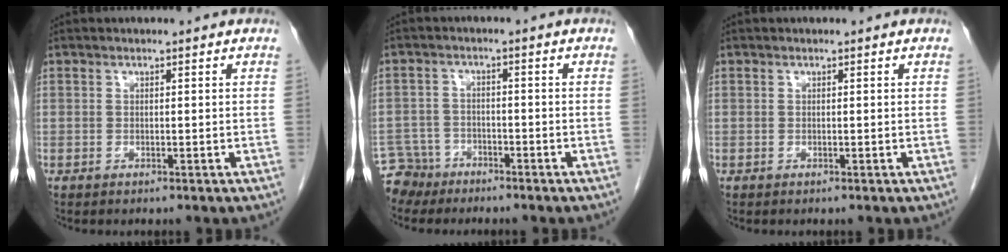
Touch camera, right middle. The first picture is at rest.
{"total": 4.5, "force": [-3.8, 2.3, -0.8], "torque": [0.015, -0.001, -0.073]}
{"total": 0.0}